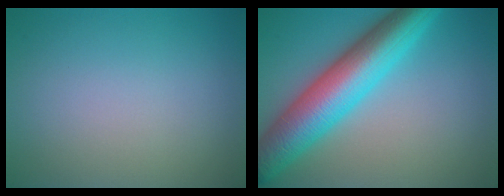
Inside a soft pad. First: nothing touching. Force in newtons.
{"total": 9.4, "press": 9.4, "slide": 0.1}